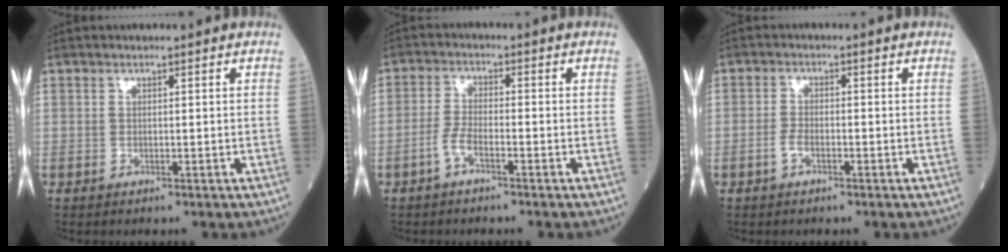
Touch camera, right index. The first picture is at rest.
{"total": 3.3, "force": [-2.0, 0.9, 2.5], "torque": [-0.054, 0.005, -0.041]}
{"total": 2.3, "force": [-1.1, 1.0, 1.7], "torque": [-0.034, 0.004, -0.022]}